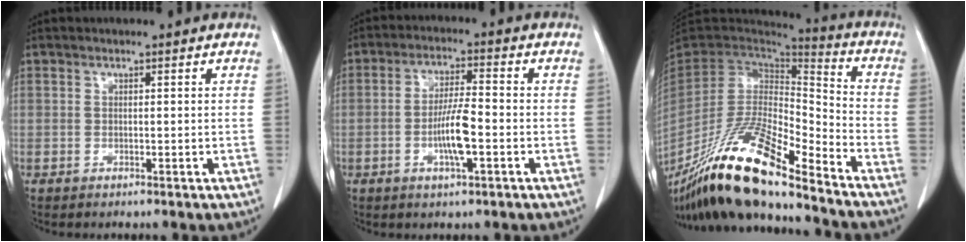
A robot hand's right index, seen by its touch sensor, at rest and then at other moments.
{"total": 6.8, "force": [-1.9, 1.0, 6.4], "torque": [-0.122, 0.003, -0.033]}
{"total": 21.3, "force": [-16.2, 2.2, 13.7], "torque": [-0.280, -0.030, -0.305]}